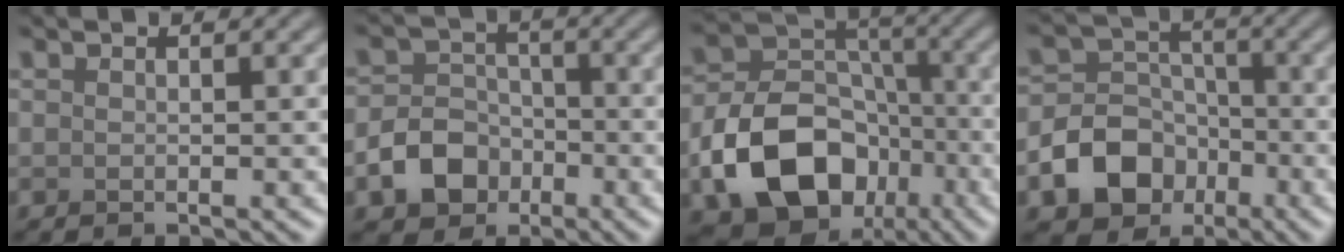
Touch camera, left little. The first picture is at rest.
{"total": 4.9, "force": [-2.2, 3.8, 2.2], "torque": [-0.027, 0.001, -0.050]}
{"total": 11.6, "force": [-5.0, 8.1, 6.6], "torque": [-0.114, -0.006, -0.093]}
{"total": 9.3, "force": [-4.5, 7.4, 3.5], "torque": [-0.045, -0.019, -0.103]}